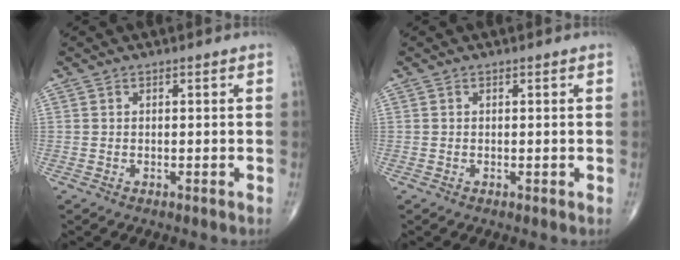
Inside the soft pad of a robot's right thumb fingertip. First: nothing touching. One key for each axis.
{"total": 0.0}